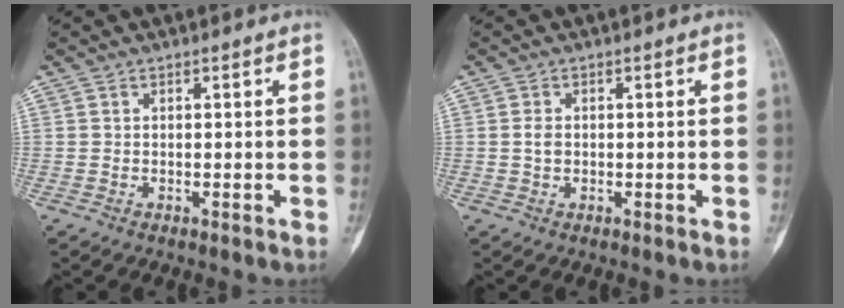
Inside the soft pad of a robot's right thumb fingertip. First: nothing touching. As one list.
[{"total": 1.4, "force": [0.0, 1.0, 1.0], "torque": [-0.017, 0.002, -0.002]}]